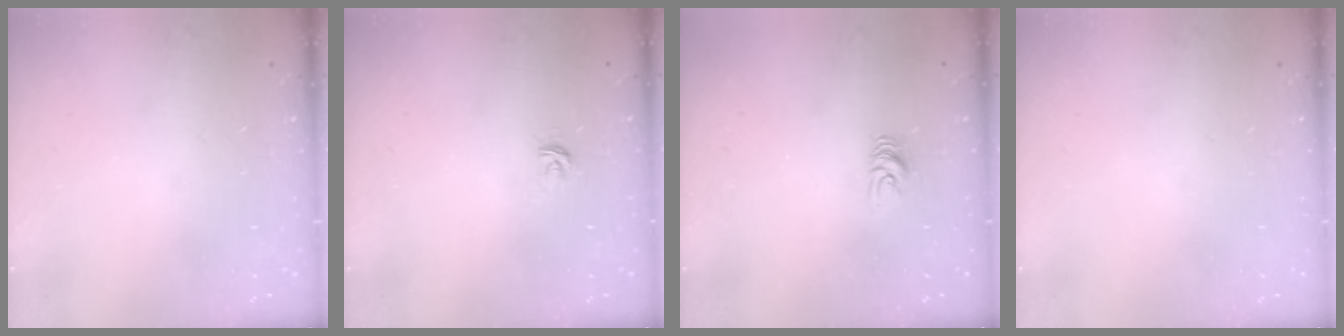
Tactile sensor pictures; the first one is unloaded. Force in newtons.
{"total": 2.9, "press": 2.9, "slide": 0.4}
{"total": 5.3, "press": 5.3, "slide": 0.5}
{"total": 0.0}